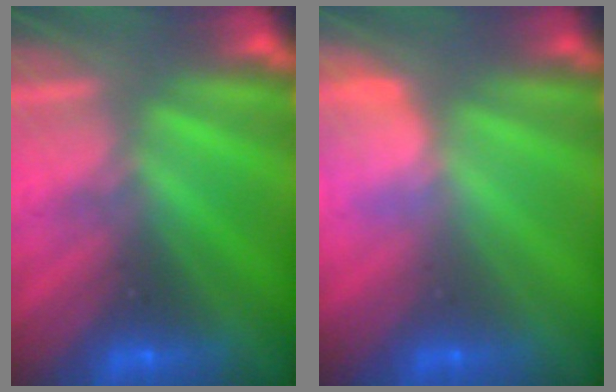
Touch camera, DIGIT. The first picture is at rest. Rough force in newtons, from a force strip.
{"total": 2.9}